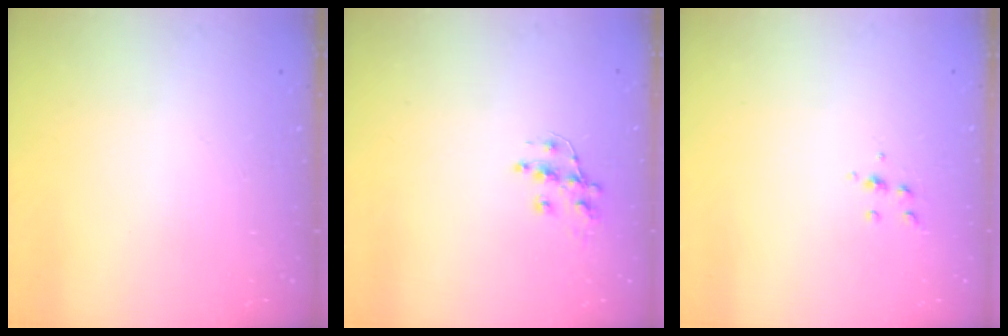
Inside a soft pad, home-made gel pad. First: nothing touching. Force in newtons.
{"total": 8.8, "press": 8.8, "slide": 0.6}
{"total": 4.8, "press": 4.8, "slide": 0.5}